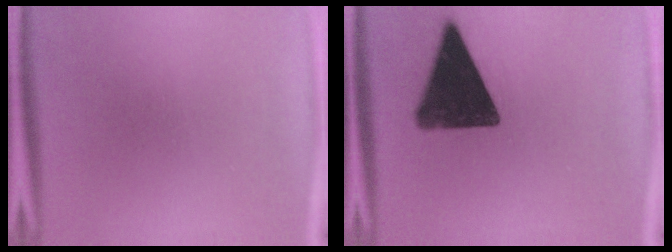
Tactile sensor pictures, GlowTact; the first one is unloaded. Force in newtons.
{"total": 15.7}